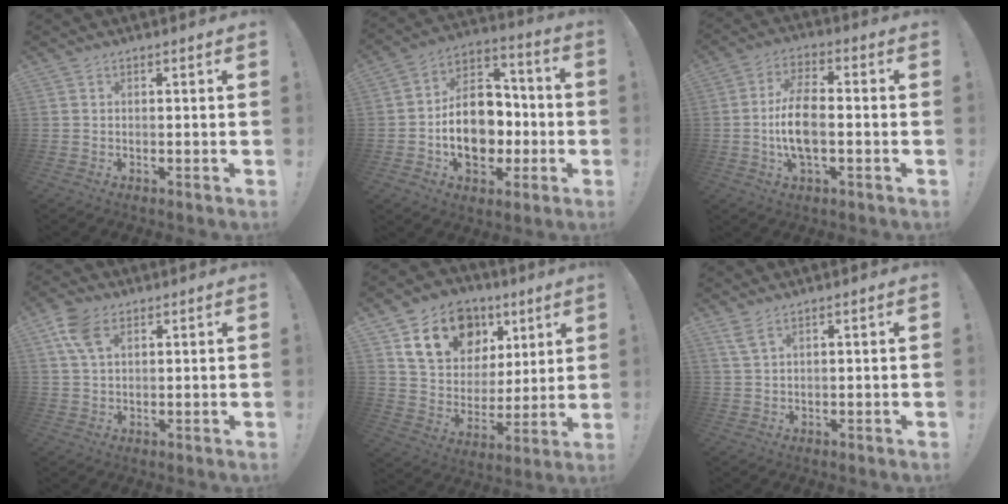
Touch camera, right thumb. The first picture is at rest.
{"total": 17.6, "force": [-3.8, 12.6, 11.8], "torque": [-0.202, 0.032, -0.051]}
{"total": 10.4, "force": [-1.6, 4.7, 9.1], "torque": [-0.180, 0.005, -0.029]}
{"total": 8.0, "force": [3.8, 4.6, 5.4], "torque": [-0.099, -0.006, 0.072]}
{"total": 19.5, "force": [10.4, 14.1, 8.5], "torque": [-0.142, -0.038, 0.210]}
{"total": 3.3, "force": [2.1, 0.7, 2.4], "torque": [-0.049, -0.005, 0.037]}